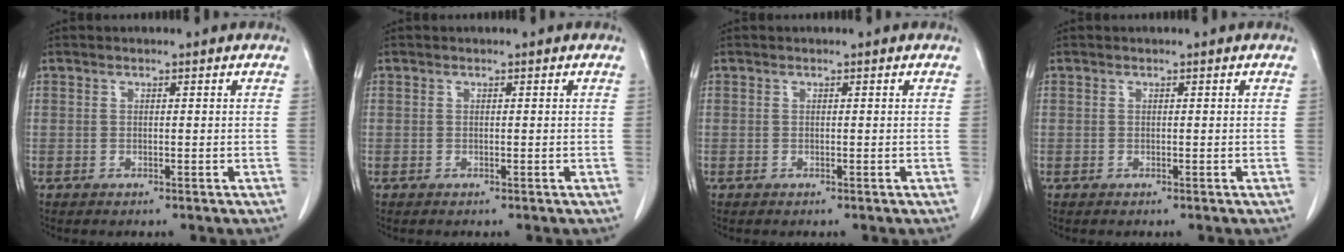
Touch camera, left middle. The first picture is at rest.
{"total": 0.0}
{"total": 0.0}
{"total": 0.0}